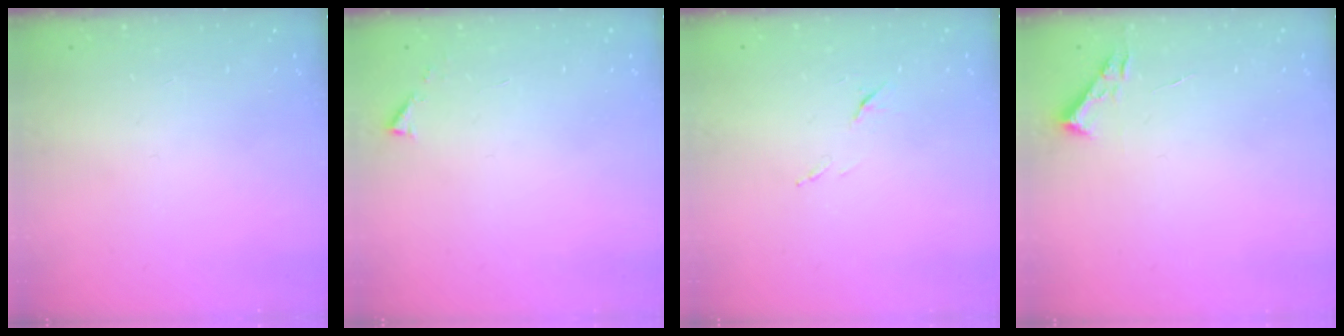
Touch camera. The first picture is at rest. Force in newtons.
{"total": 2.9, "press": 2.9, "slide": 0.4}
{"total": 6.8, "press": 6.8, "slide": 0.8}
{"total": 2.7, "press": 2.7, "slide": 0.4}